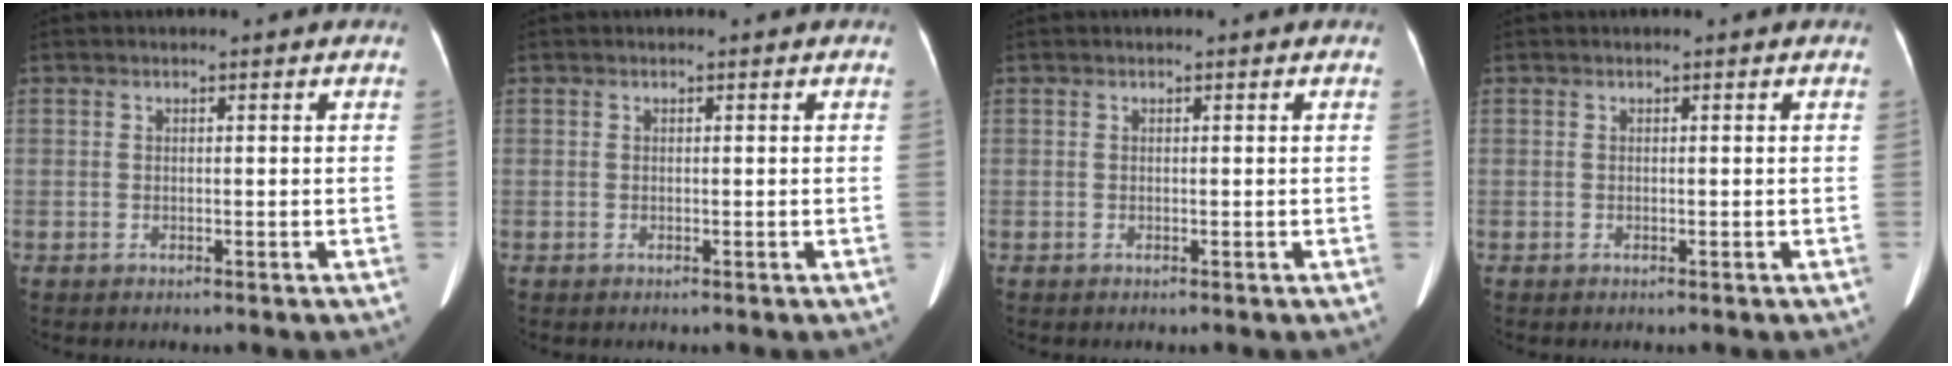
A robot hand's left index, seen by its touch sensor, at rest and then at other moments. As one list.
[{"total": 0.0}, {"total": 0.0}, {"total": 0.0}]